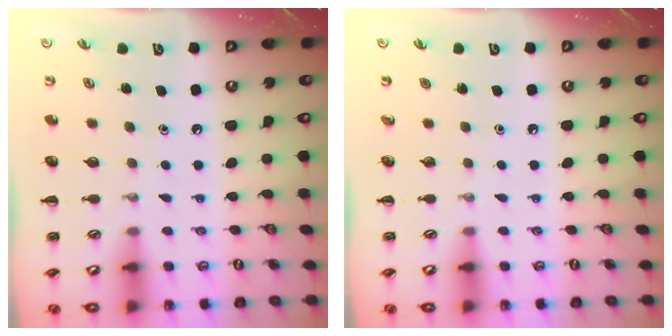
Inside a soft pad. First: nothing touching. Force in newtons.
{"total": 0.0}